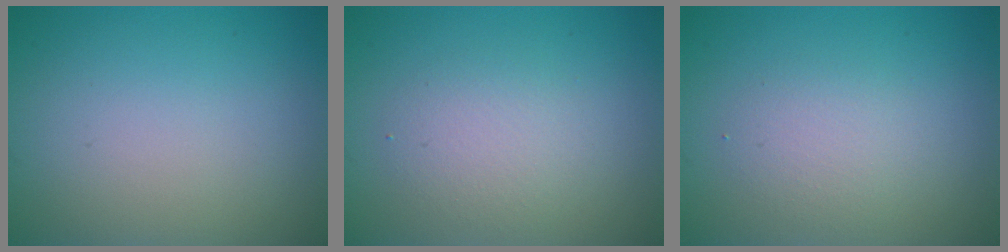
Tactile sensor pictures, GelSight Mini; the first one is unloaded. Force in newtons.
{"total": 2.8, "press": 2.8, "slide": 0.1}
{"total": 2.1, "press": 2.1, "slide": 0.1}